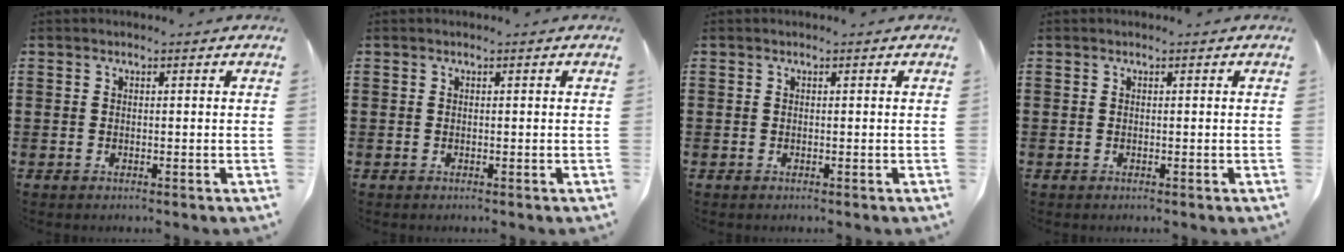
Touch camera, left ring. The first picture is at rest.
{"total": 0.0}
{"total": 0.0}
{"total": 0.0}